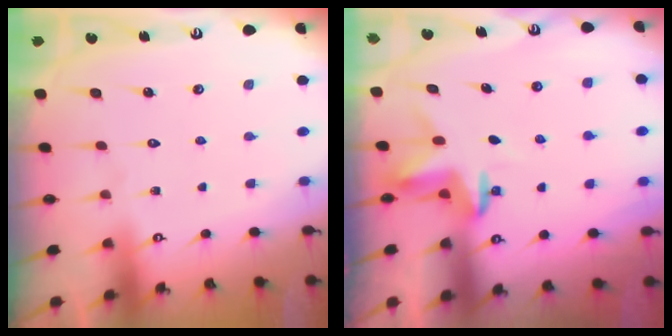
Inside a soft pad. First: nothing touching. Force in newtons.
{"total": 3.7, "press": 3.7, "slide": 0.2}